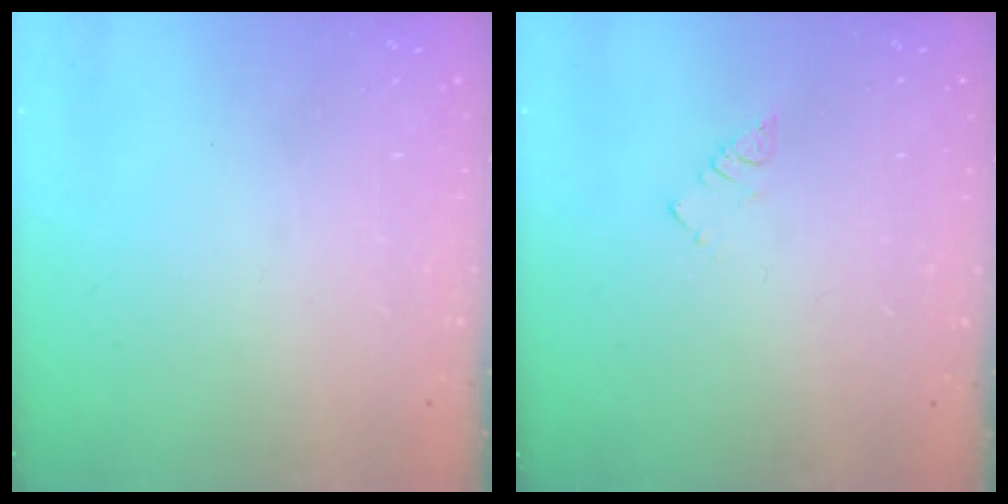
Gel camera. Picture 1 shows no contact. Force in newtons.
{"total": 2.3, "press": 2.3, "slide": 0.4}